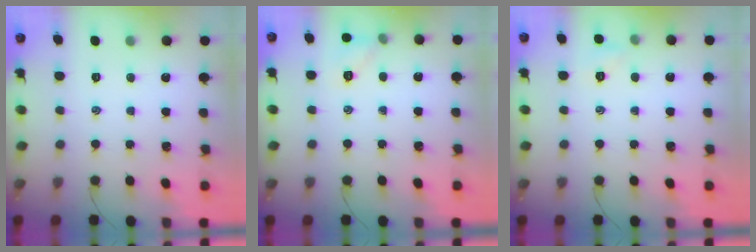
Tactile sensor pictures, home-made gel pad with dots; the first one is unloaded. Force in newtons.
{"total": 6.0, "press": 5.8, "slide": 1.5}
{"total": 3.3, "press": 3.2, "slide": 0.8}